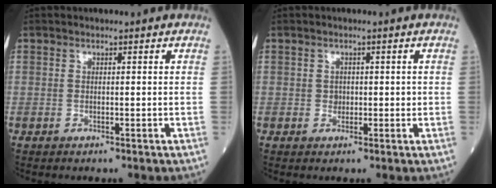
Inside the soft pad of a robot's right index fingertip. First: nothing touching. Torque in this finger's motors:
{"motor_torque": [0.08, -0.07, 0.04, 0.01]}